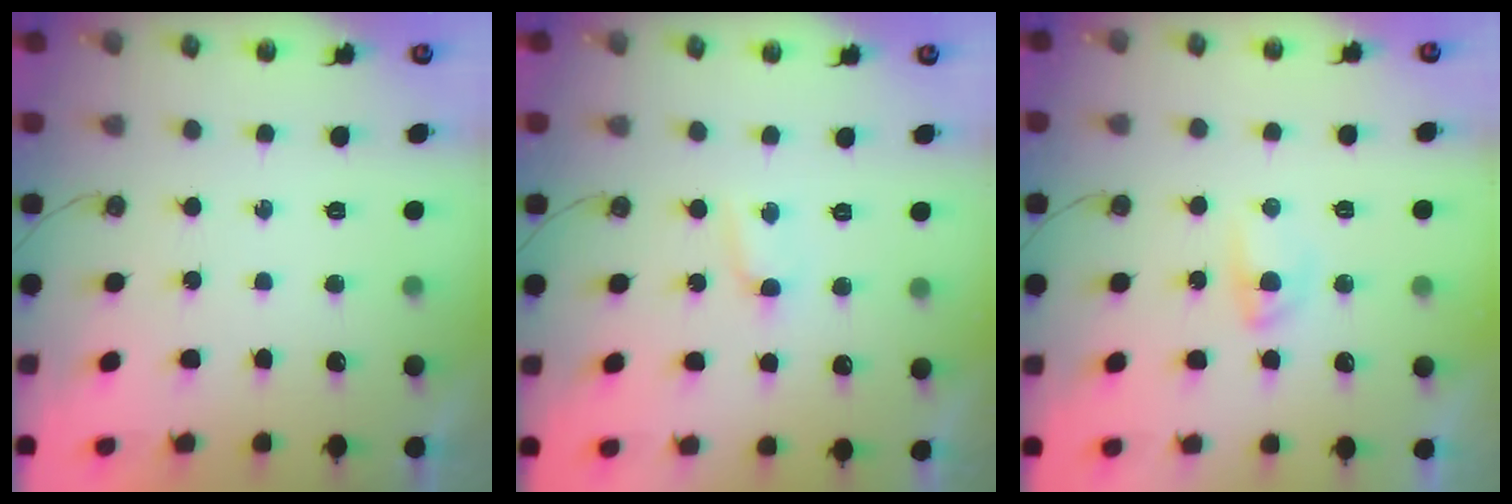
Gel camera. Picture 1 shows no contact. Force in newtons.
{"total": 2.4, "press": 2.3, "slide": 0.4}
{"total": 13.6, "press": 5.9, "slide": 12.2}